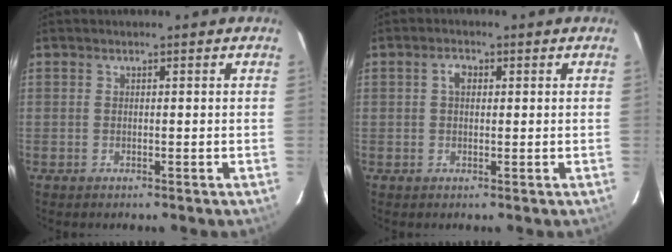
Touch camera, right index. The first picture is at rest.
{"total": 2.2, "force": [0.5, 1.5, 1.5], "torque": [-0.028, 0.009, 0.008]}